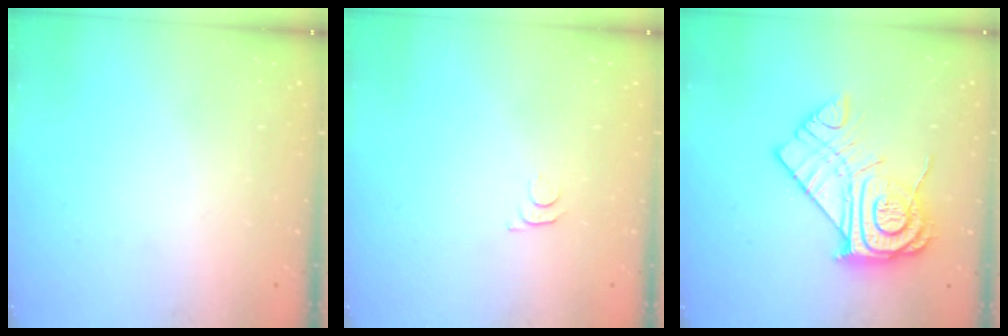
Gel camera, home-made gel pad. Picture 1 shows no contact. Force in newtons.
{"total": 3.4, "press": 3.4, "slide": 0.5}
{"total": 17.3, "press": 17.2, "slide": 1.3}